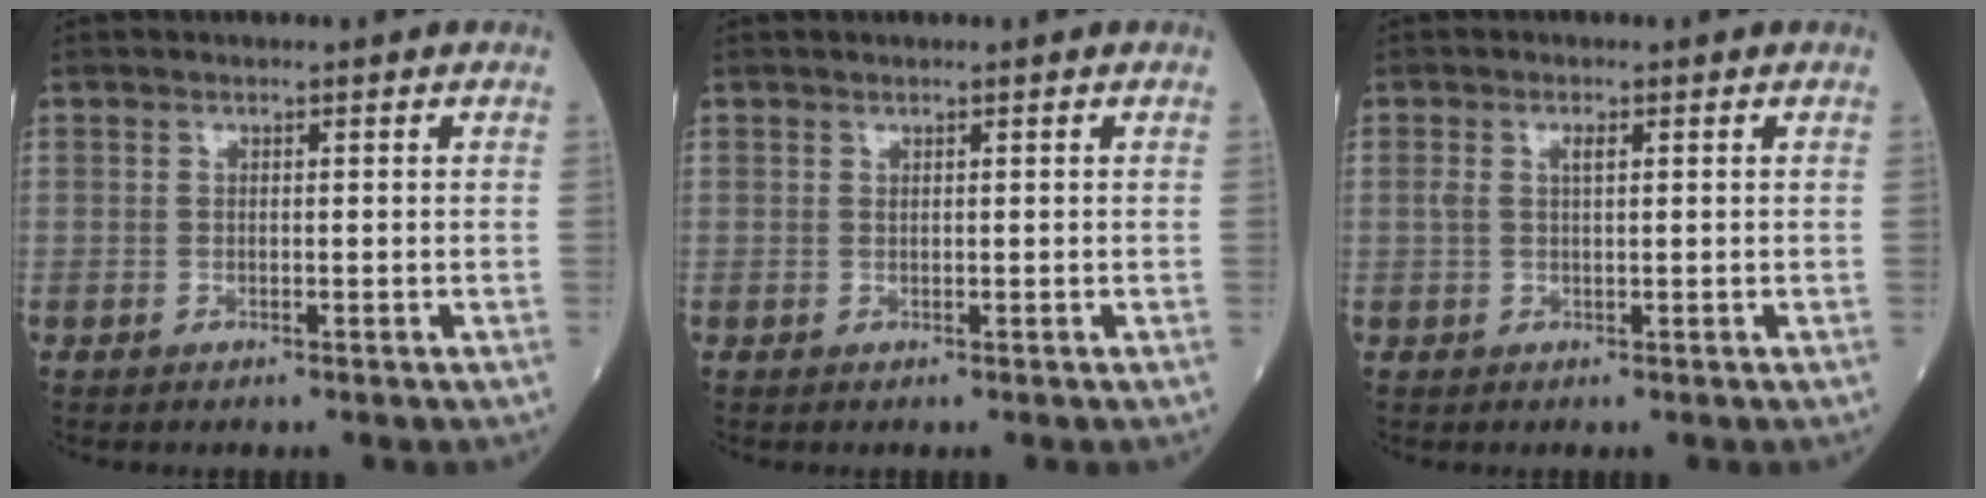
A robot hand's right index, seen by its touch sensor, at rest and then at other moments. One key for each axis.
{"total": 0.0}
{"total": 1.8, "fx": 0.6, "fy": 0.6, "fz": 1.6, "tx": -0.037, "ty": 0.010, "tz": 0.013}